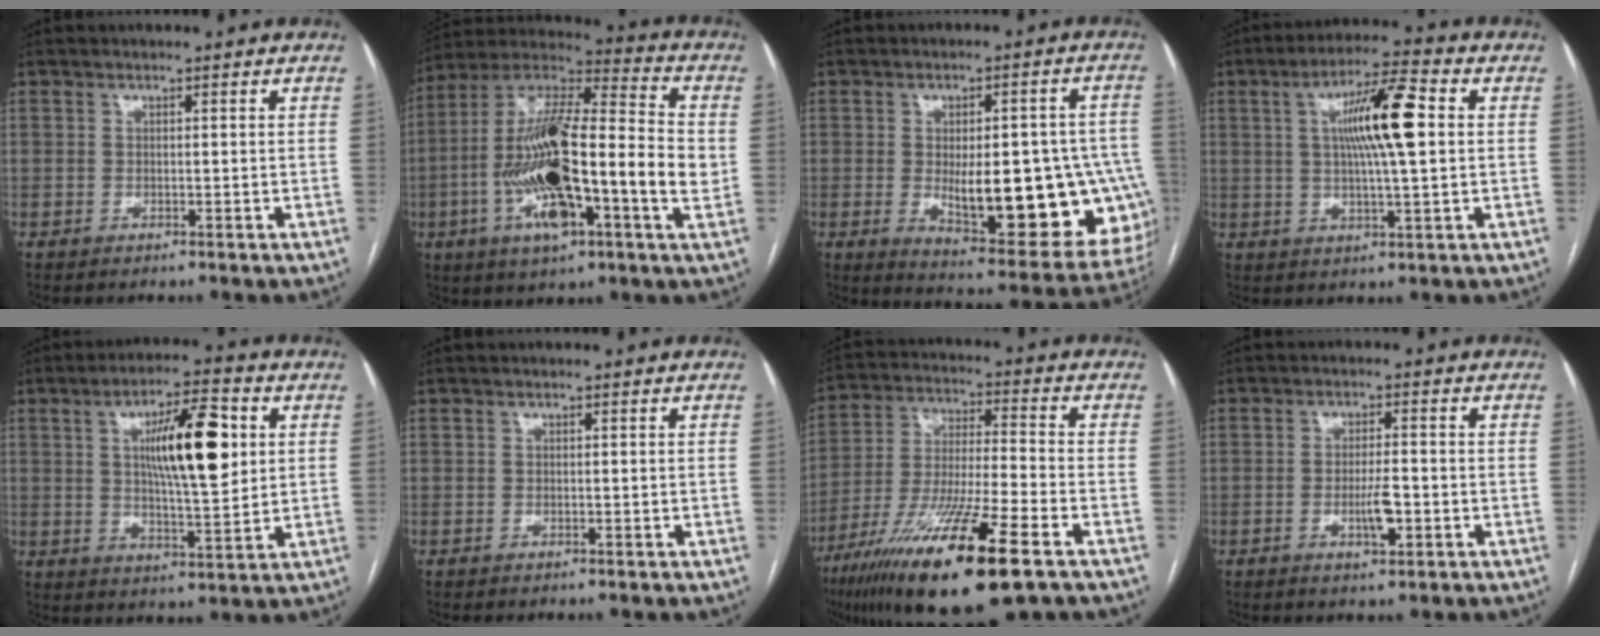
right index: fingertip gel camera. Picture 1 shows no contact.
{"total": 23.4, "force": [-3.3, 4.5, 22.7], "torque": [-0.415, 0.008, -0.060]}
{"total": 22.2, "force": [-3.8, 7.8, 20.5], "torque": [-0.191, 0.011, -0.022]}
{"total": 11.1, "force": [1.9, 0.9, 10.9], "torque": [-0.191, 0.014, 0.029]}
{"total": 12.9, "force": [3.1, 2.7, 12.3], "torque": [-0.204, 0.008, 0.049]}
{"total": 0.0}
{"total": 20.0, "force": [-11.3, 1.5, 16.4], "torque": [-0.307, -0.050, -0.201]}
{"total": 4.2, "force": [-1.3, 0.9, 3.9], "torque": [-0.072, -0.002, -0.020]}